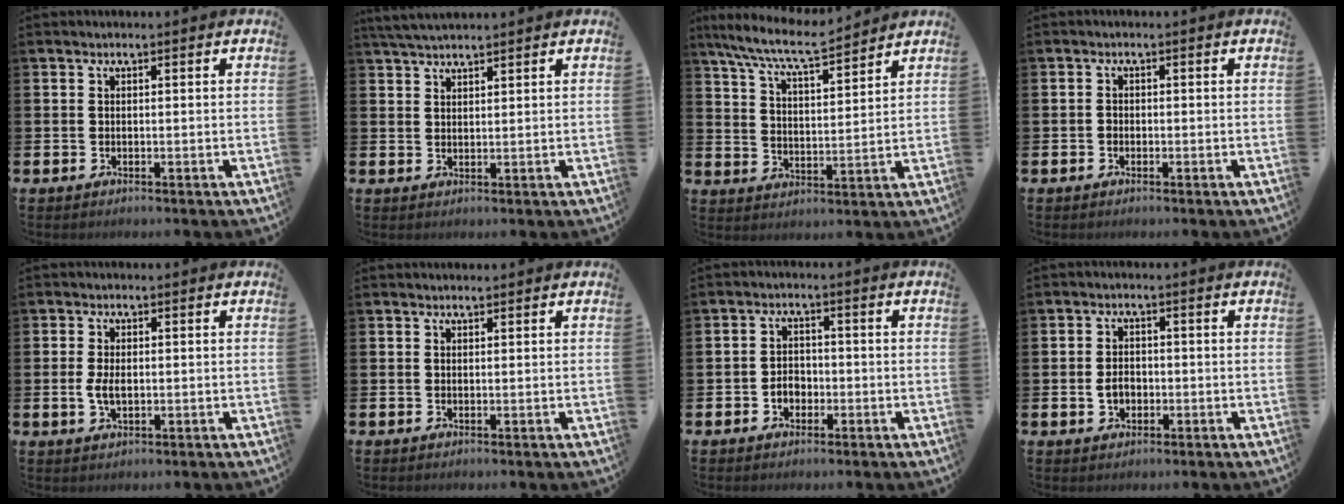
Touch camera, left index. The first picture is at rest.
{"total": 3.1, "force": [2.9, 0.5, 1.0], "torque": [-0.022, -0.008, 0.054]}
{"total": 8.3, "force": [7.7, 0.7, 3.1], "torque": [-0.086, -0.042, 0.136]}
{"total": 0.8, "force": [-0.5, 0.7, 0.2], "torque": [0.001, 0.001, -0.013]}
{"total": 2.9, "force": [-0.1, 1.6, 2.4], "torque": [-0.042, 0.004, -0.005]}
{"total": 0.6, "force": [0.6, 0.2, 0.1], "torque": [0.010, -0.003, 0.007]}
{"total": 2.6, "force": [-1.0, 2.1, 1.3], "torque": [-0.014, -0.001, -0.026]}
{"total": 2.5, "force": [-0.5, 1.9, 1.5], "torque": [-0.017, 0.000, -0.015]}